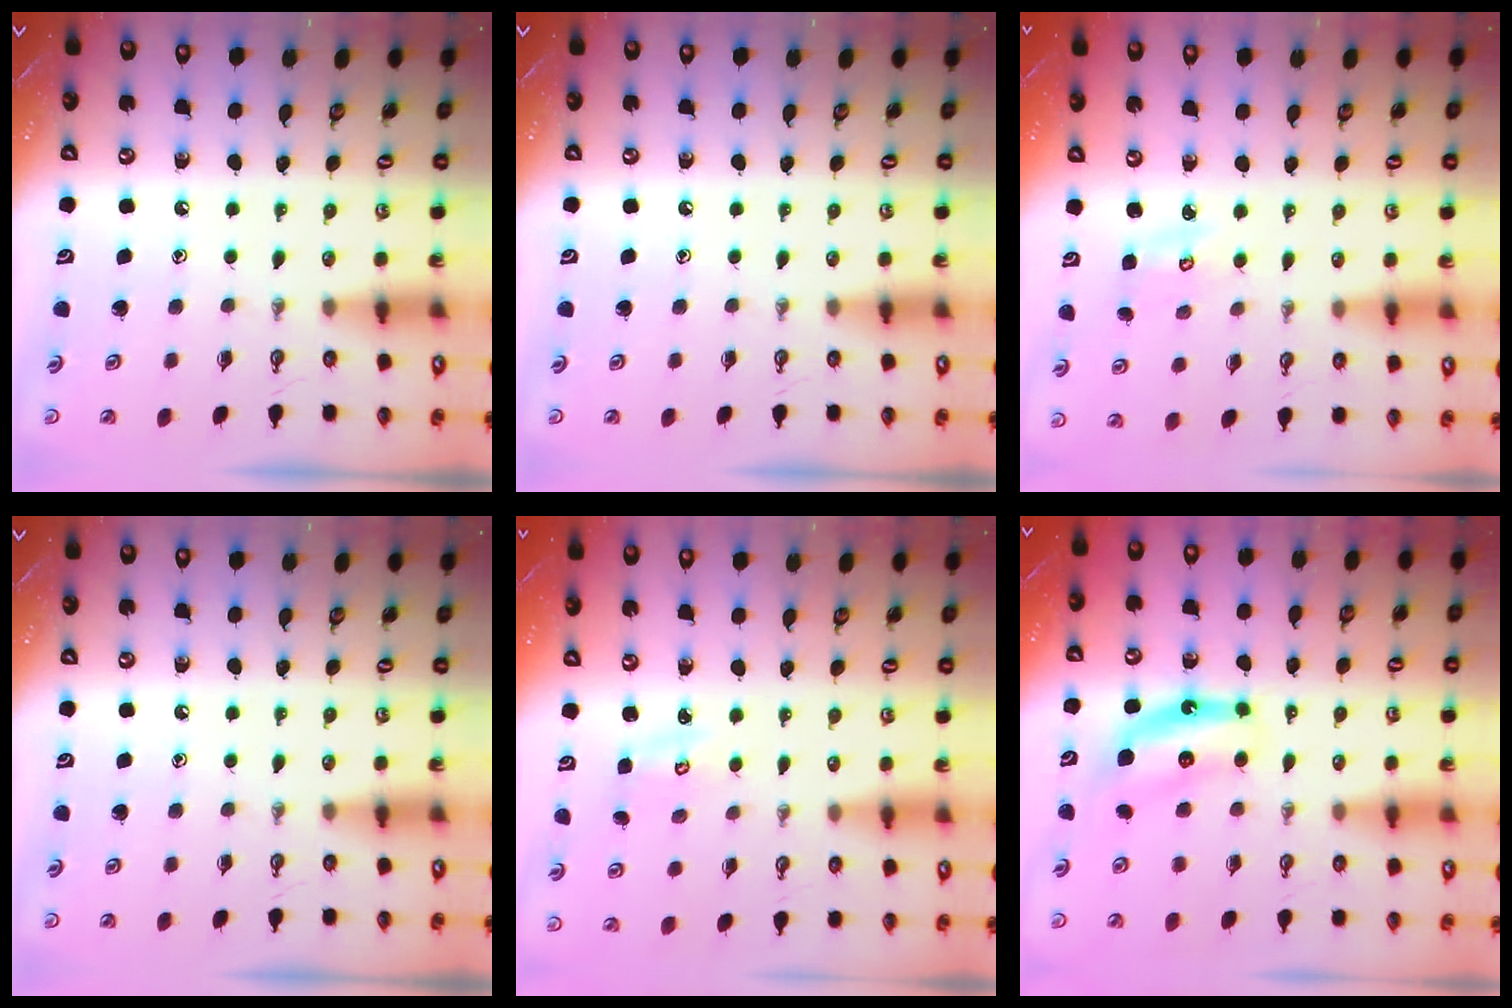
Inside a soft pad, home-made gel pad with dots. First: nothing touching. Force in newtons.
{"total": 0.0}
{"total": 2.0, "press": 2.0, "slide": 0.1}
{"total": 0.0}
{"total": 2.5, "press": 2.5, "slide": 0.3}
{"total": 7.4, "press": 7.4, "slide": 0.3}